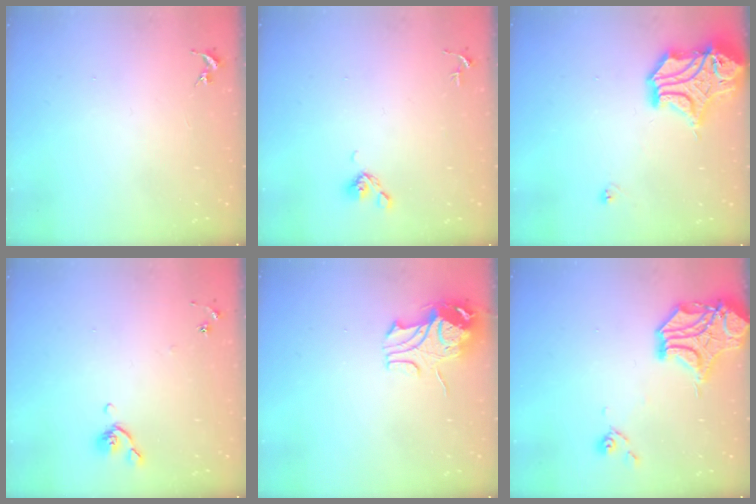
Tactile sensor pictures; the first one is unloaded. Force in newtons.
{"total": 6.0, "press": 5.7, "slide": 1.8}
{"total": 16.3, "press": 16.1, "slide": 2.6}
{"total": 5.7, "press": 5.6, "slide": 1.1}
{"total": 9.4, "press": 9.3, "slide": 1.3}
{"total": 16.3, "press": 16.1, "slide": 2.6}